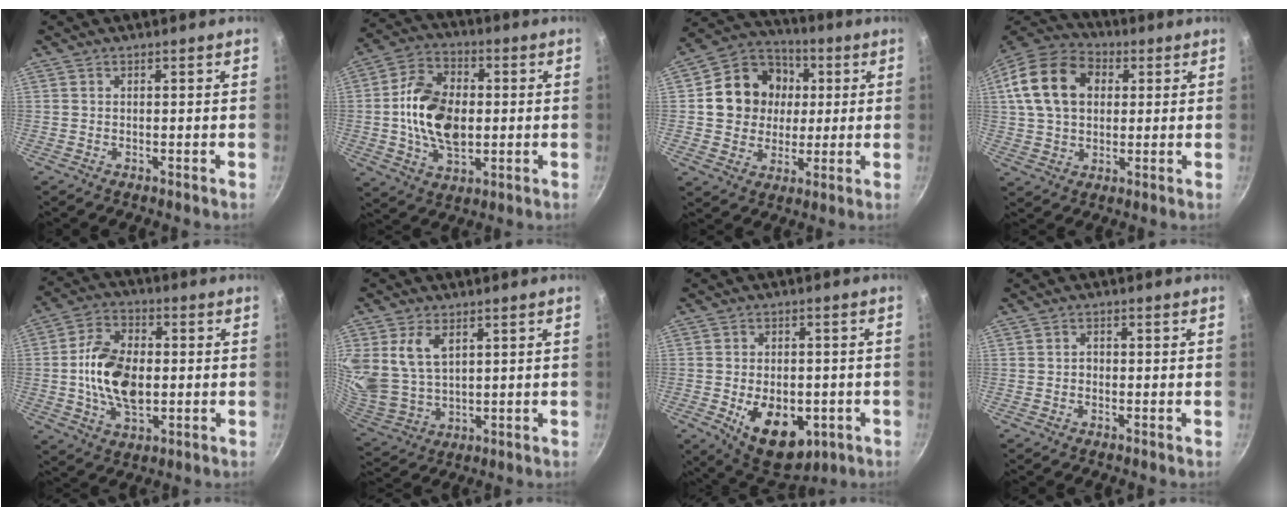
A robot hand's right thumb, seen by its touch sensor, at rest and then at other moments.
{"total": 15.2, "force": [0.0, 9.9, 11.5], "torque": [-0.184, 0.011, -0.008]}
{"total": 15.2, "force": [2.2, 13.4, 6.9], "torque": [-0.091, 0.018, 0.031]}
{"total": 17.1, "force": [4.0, 12.3, 11.1], "torque": [-0.186, 0.019, 0.060]}
{"total": 13.9, "force": [-0.4, 8.7, 10.9], "torque": [-0.180, 0.012, -0.013]}
{"total": 12.1, "force": [4.7, 7.9, 7.8], "torque": [-0.148, -0.030, 0.105]}
{"total": 14.0, "force": [-4.2, 8.9, 10.1], "torque": [-0.114, -0.001, -0.045]}
{"total": 1.2, "force": [-0.3, 1.0, 0.5], "torque": [-0.008, 0.005, -0.005]}